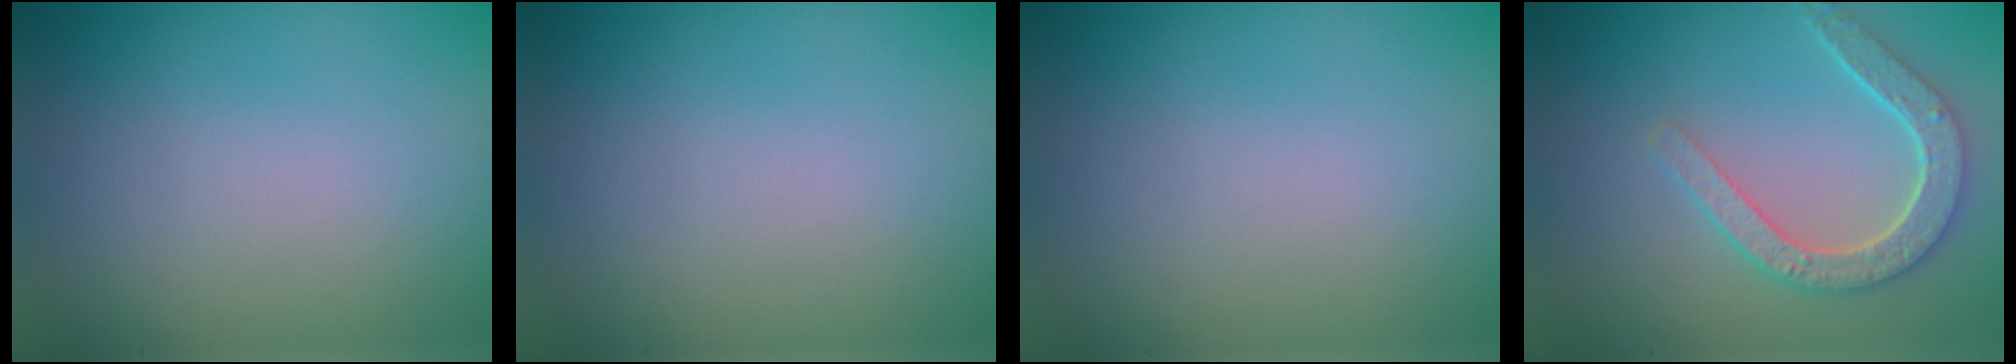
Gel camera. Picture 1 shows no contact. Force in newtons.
{"total": 0.0}
{"total": 0.0}
{"total": 4.0, "press": 3.5, "slide": 2.1}